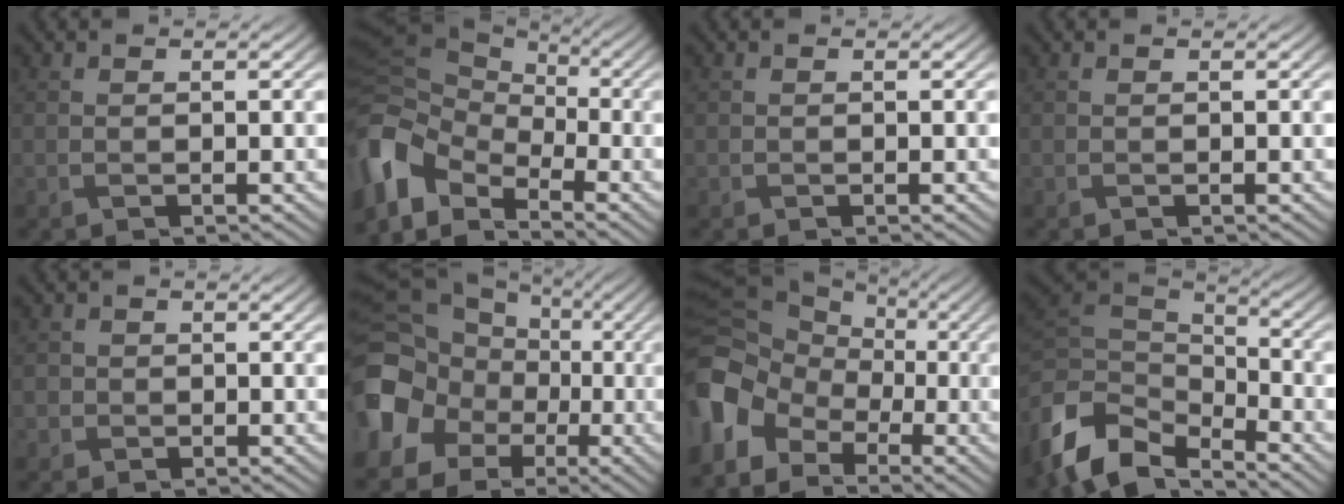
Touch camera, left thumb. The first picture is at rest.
{"total": 11.9, "force": [-5.8, 7.8, 6.8], "torque": [-0.195, -0.018, -0.114]}
{"total": 0.0}
{"total": 0.0}
{"total": 1.7, "force": [-0.4, 1.6, 0.1], "torque": [0.003, -0.002, -0.008]}
{"total": 17.5, "force": [-2.7, 15.6, 7.5], "torque": [-0.218, -0.030, -0.084]}
{"total": 10.6, "force": [-3.6, 8.7, 4.8], "torque": [-0.159, -0.019, -0.078]}
{"total": 10.2, "force": [-5.8, 6.2, 5.6], "torque": [-0.152, -0.010, -0.116]}